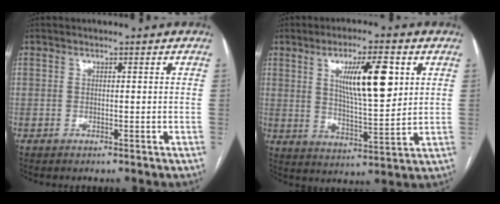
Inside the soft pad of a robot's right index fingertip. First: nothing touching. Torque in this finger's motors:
{"motor_torque": [1.21, 0.93, 0.36, 0.14]}